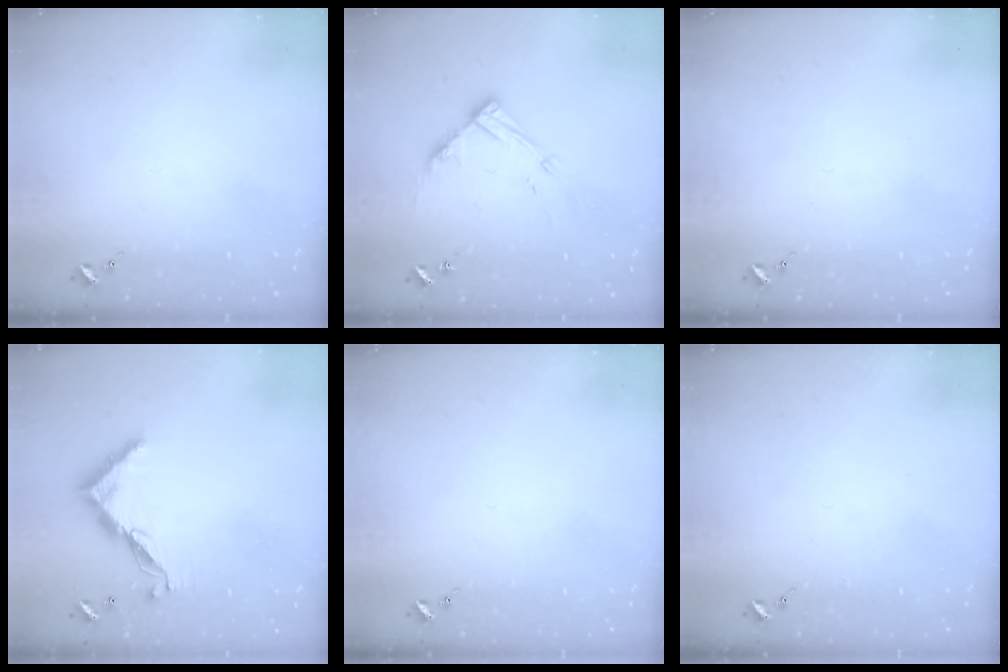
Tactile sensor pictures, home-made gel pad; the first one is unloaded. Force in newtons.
{"total": 12.0, "press": 11.9, "slide": 1.1}
{"total": 0.0}
{"total": 10.6, "press": 10.6, "slide": 0.3}
{"total": 0.0}
{"total": 0.0}